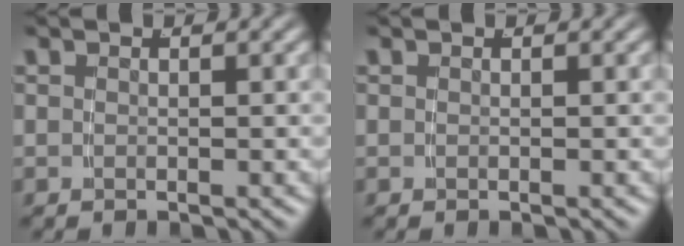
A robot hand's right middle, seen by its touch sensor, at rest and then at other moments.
{"total": 0.0}